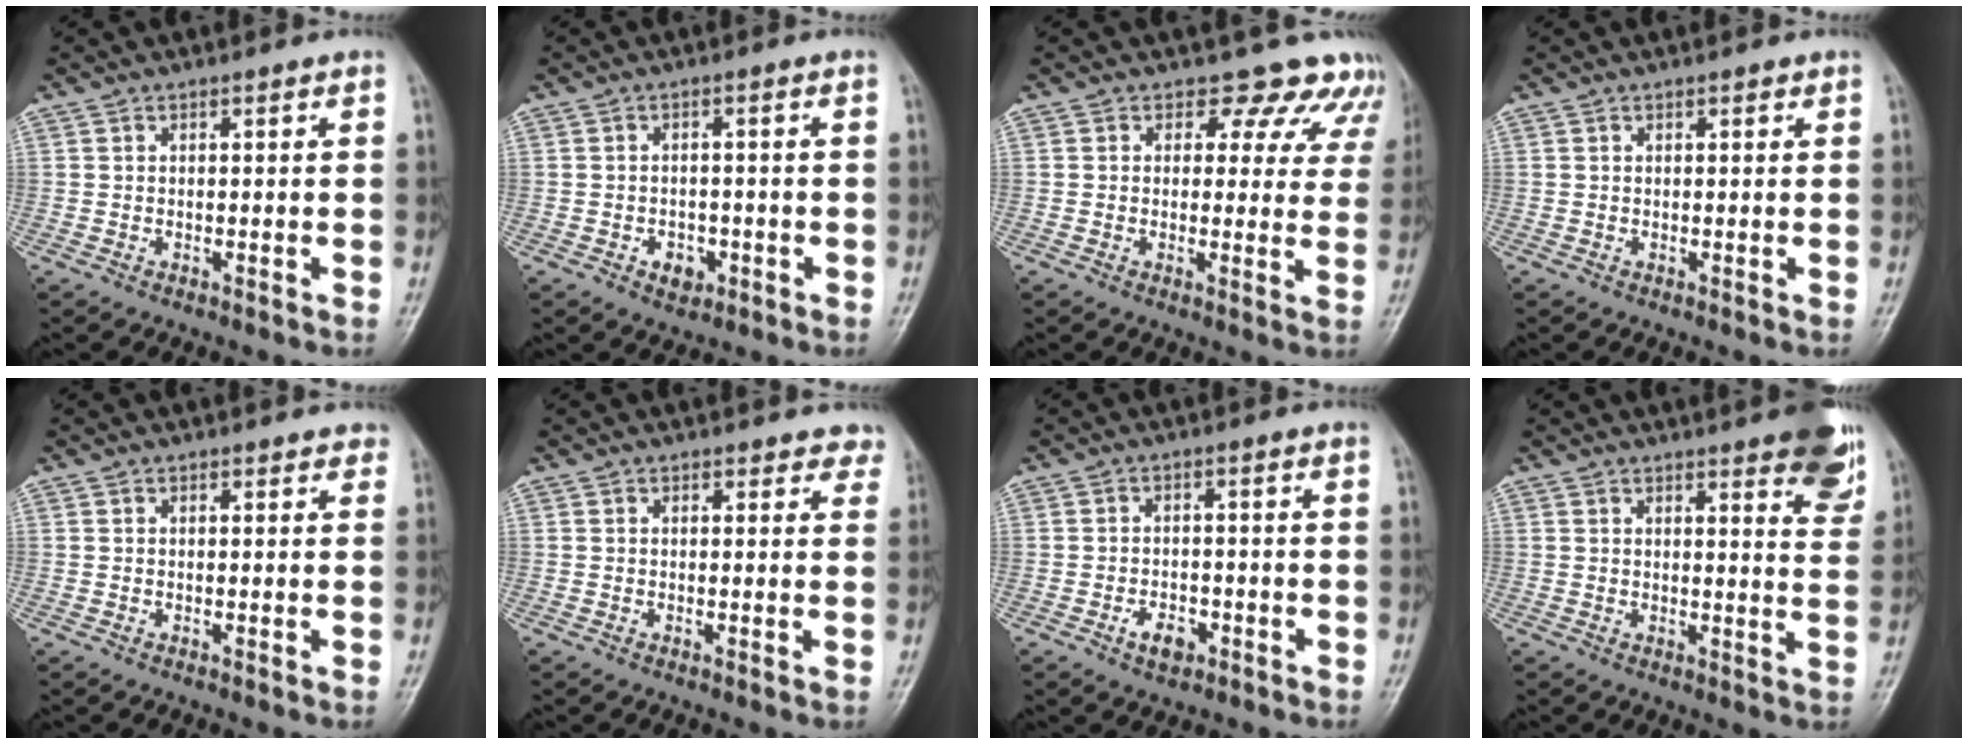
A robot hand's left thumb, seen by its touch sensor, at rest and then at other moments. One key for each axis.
{"total": 3.5, "fx": -1.5, "fy": 2.7, "fz": 1.8, "tx": -0.012, "ty": 0.008, "tz": -0.017}
{"total": 9.6, "fx": 8.1, "fy": 5.1, "fz": 1.3, "tx": 0.042, "ty": -0.035, "tz": 0.061}
{"total": 0.9, "fx": 0.5, "fy": 0.4, "fz": 0.6, "tx": -0.003, "ty": -0.001, "tz": 0.004}
{"total": 1.5, "fx": 1.1, "fy": 0.8, "fz": 0.5, "tx": 0.010, "ty": -0.002, "tz": 0.006}
{"total": 3.7, "fx": 3.1, "fy": 1.8, "fz": 0.5, "tx": 0.034, "ty": -0.013, "tz": 0.018}
{"total": 4.0, "fx": -1.9, "fy": 2.5, "fz": 2.4, "tx": -0.031, "ty": 0.010, "tz": -0.032}
{"total": 11.1, "fx": 7.2, "fy": 3.0, "fz": 7.8, "tx": -0.065, "ty": -0.034, "tz": 0.080}